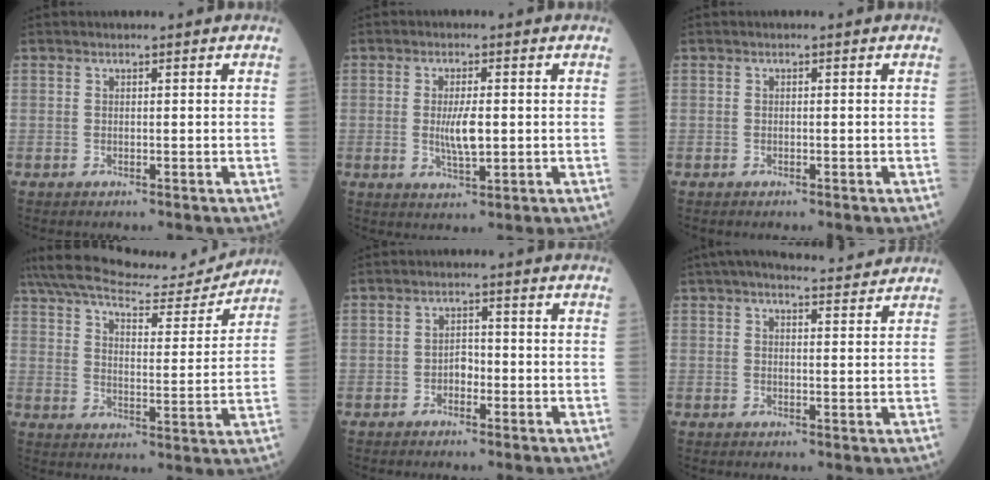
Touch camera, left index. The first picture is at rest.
{"total": 4.3, "force": [-0.2, 1.0, 4.1], "torque": [-0.081, -0.009, -0.004]}
{"total": 0.0}
{"total": 19.5, "force": [17.6, 3.9, 7.6], "torque": [-0.136, 0.005, 0.254]}
{"total": 1.9, "force": [-1.0, 1.1, 1.2], "torque": [-0.012, 0.003, -0.021]}
{"total": 11.1, "force": [10.1, 1.6, 4.3], "torque": [-0.059, 0.016, 0.131]}